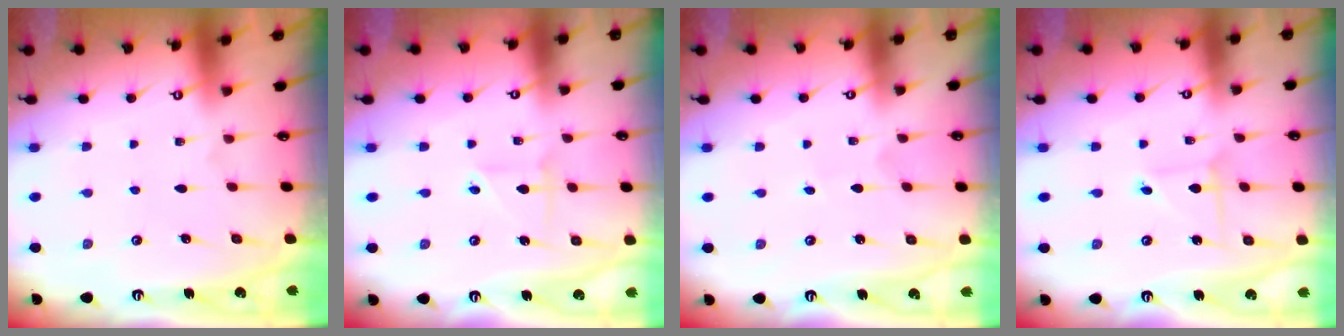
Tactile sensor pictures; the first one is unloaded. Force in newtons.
{"total": 2.3, "press": 2.3, "slide": 0.4}
{"total": 0.7, "press": 0.7, "slide": 0.0}
{"total": 2.2, "press": 2.2, "slide": 0.0}